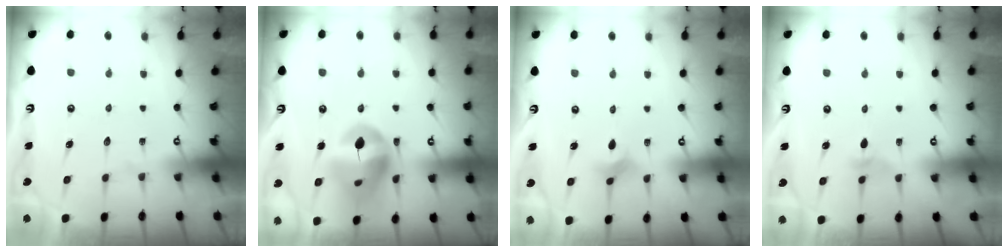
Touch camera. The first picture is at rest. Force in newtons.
{"total": 15.2, "press": 15.1, "slide": 1.8}
{"total": 2.4, "press": 2.4, "slide": 0.5}
{"total": 2.3, "press": 2.3, "slide": 0.5}